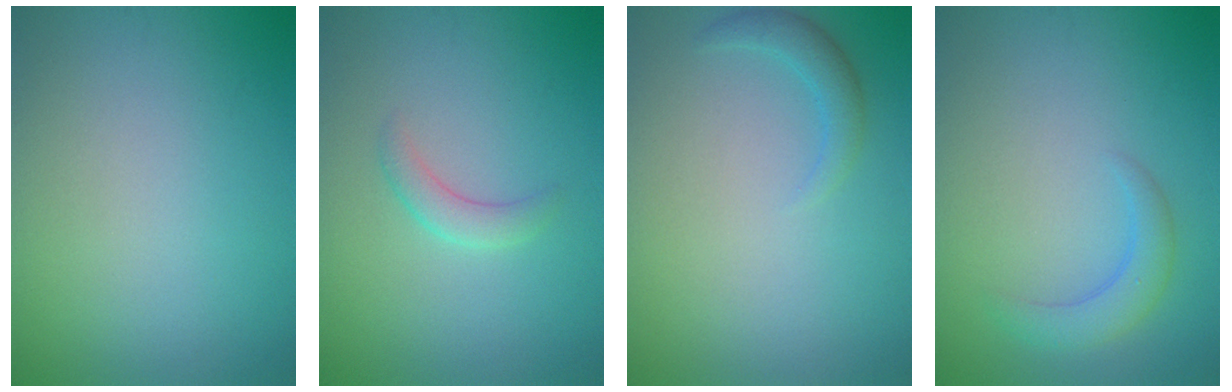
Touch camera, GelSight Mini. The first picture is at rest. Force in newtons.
{"total": 1.7, "press": 1.7, "slide": 0.1}
{"total": 1.6, "press": 1.6, "slide": 0.1}
{"total": 2.4, "press": 2.4, "slide": 0.1}